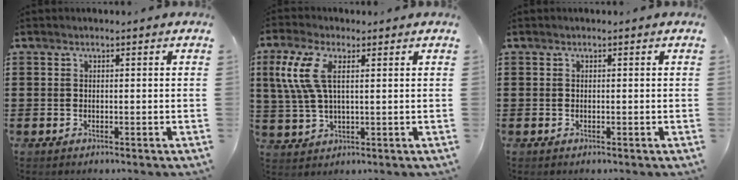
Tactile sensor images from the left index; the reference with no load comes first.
{"total": 7.2, "force": [2.6, 3.1, 5.9], "torque": [-0.148, 0.002, 0.040]}
{"total": 0.0}